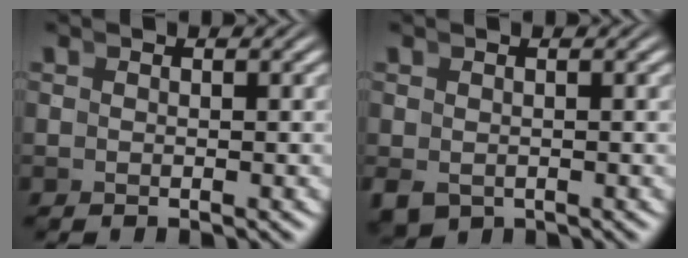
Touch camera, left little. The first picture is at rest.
{"total": 2.1, "force": [-1.3, 1.3, 1.0], "torque": [-0.023, -0.022, -0.007]}